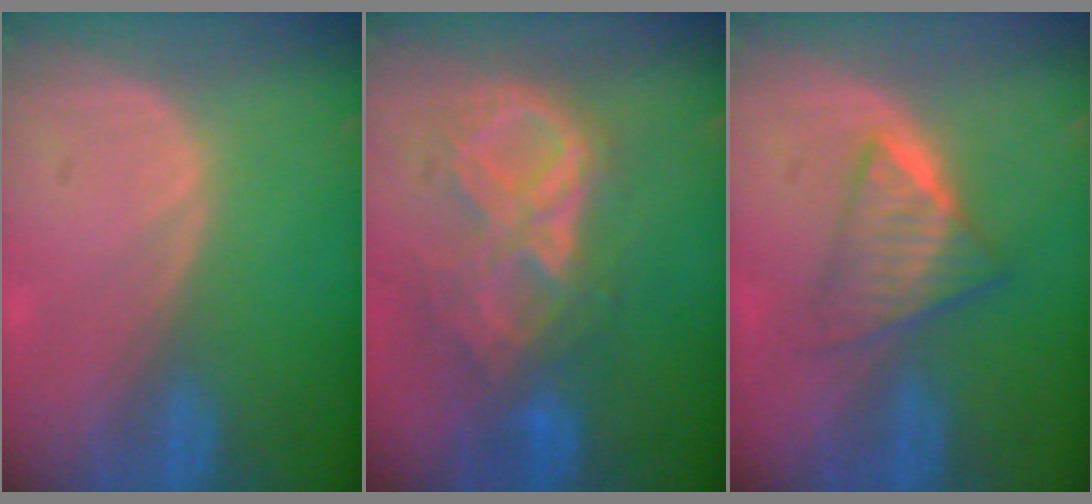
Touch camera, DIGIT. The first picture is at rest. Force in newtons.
{"total": 9.6, "press": 8.2, "slide": 5.0}
{"total": 6.3, "press": 5.5, "slide": 3.1}